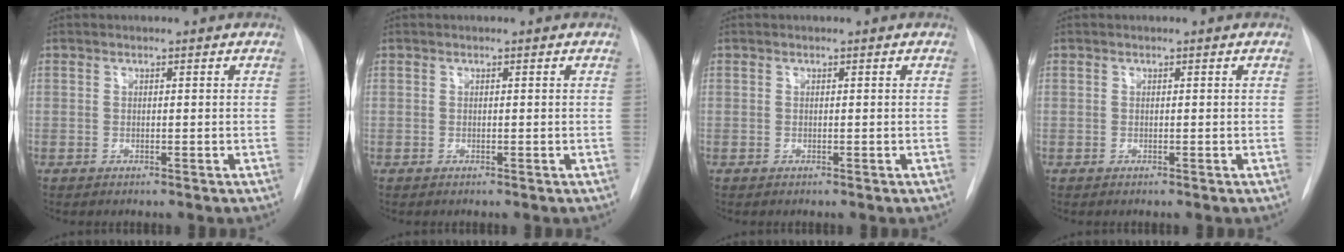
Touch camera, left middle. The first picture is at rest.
{"total": 0.0}
{"total": 0.0}
{"total": 0.0}